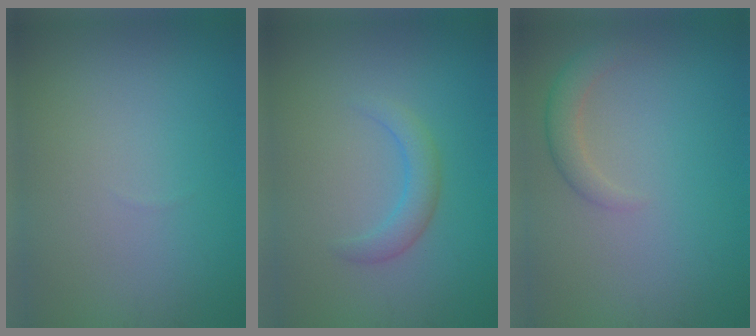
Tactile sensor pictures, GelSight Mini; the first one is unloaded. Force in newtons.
{"total": 2.1, "press": 2.1, "slide": 0.2}
{"total": 2.1, "press": 2.1, "slide": 0.2}